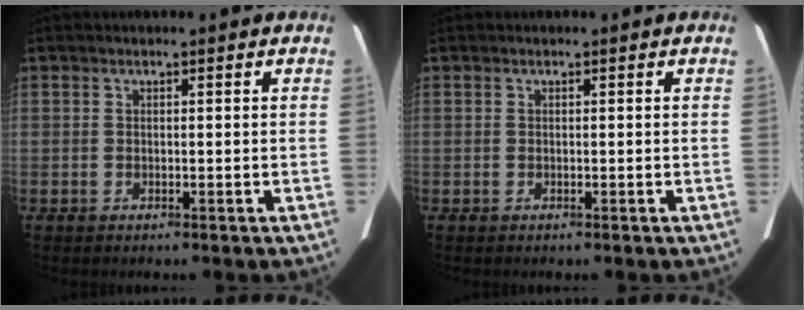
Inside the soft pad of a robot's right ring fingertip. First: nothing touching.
{"total": 0.0}